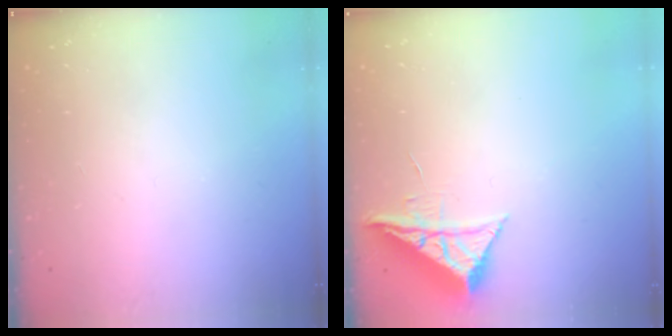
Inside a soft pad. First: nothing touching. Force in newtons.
{"total": 7.1, "press": 7.1, "slide": 0.2}